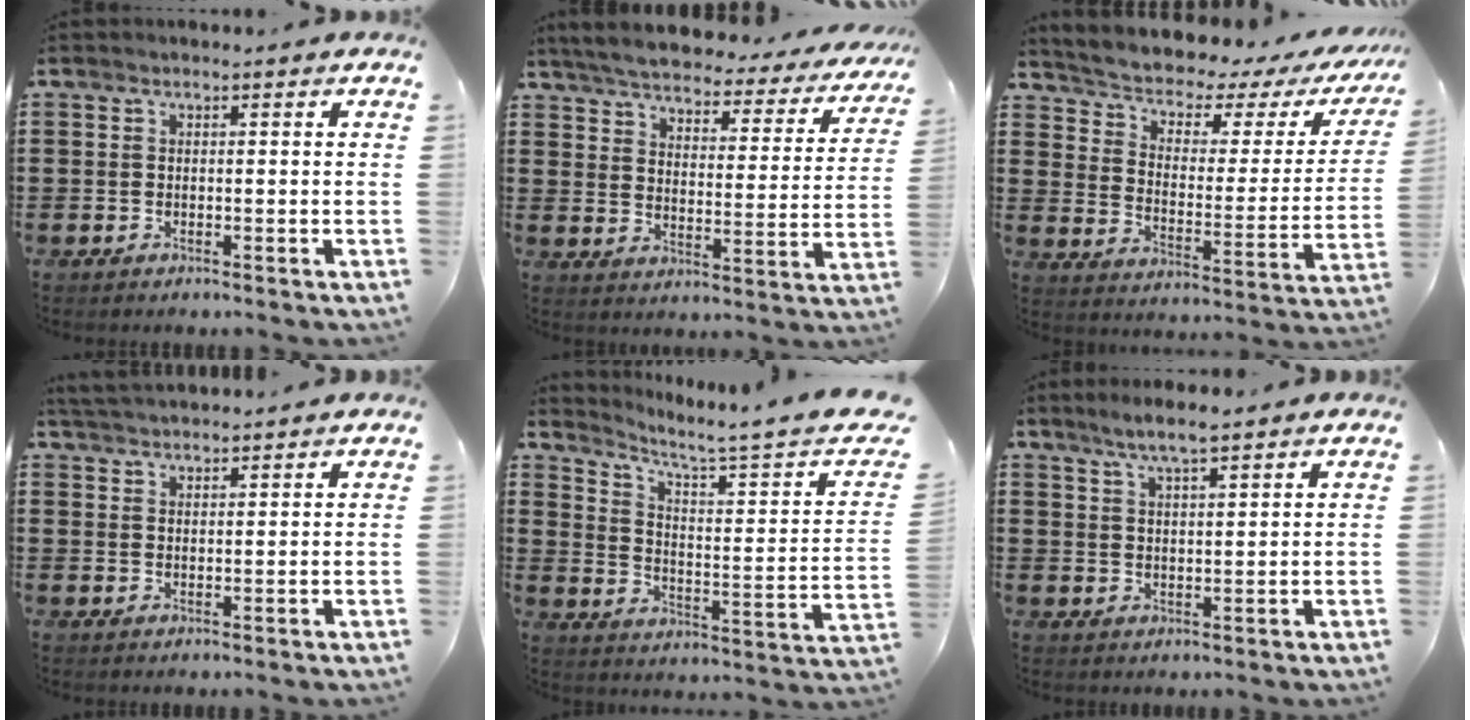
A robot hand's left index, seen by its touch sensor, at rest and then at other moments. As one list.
[{"total": 4.2, "force": [4.1, 0.1, 1.0], "torque": [-0.045, -0.034, 0.063]}, {"total": 3.1, "force": [2.1, 1.4, 1.7], "torque": [-0.051, -0.028, 0.025]}, {"total": 2.4, "force": [2.4, -0.1, 0.1], "torque": [-0.010, -0.005, 0.046]}, {"total": 3.5, "force": [1.9, -0.7, 2.8], "torque": [-0.069, -0.029, 0.019]}, {"total": 4.0, "force": [3.1, 0.4, 2.4], "torque": [-0.055, 0.001, 0.054]}]